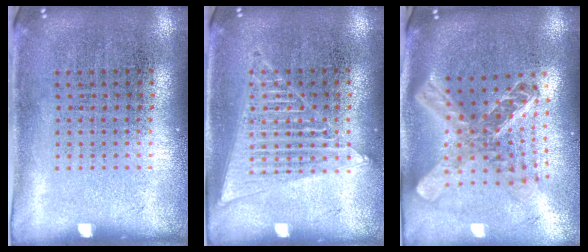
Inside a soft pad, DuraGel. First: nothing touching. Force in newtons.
{"total": 1.4, "press": 1.4, "slide": 0.1}
{"total": 2.5, "press": 1.9, "slide": 1.6}